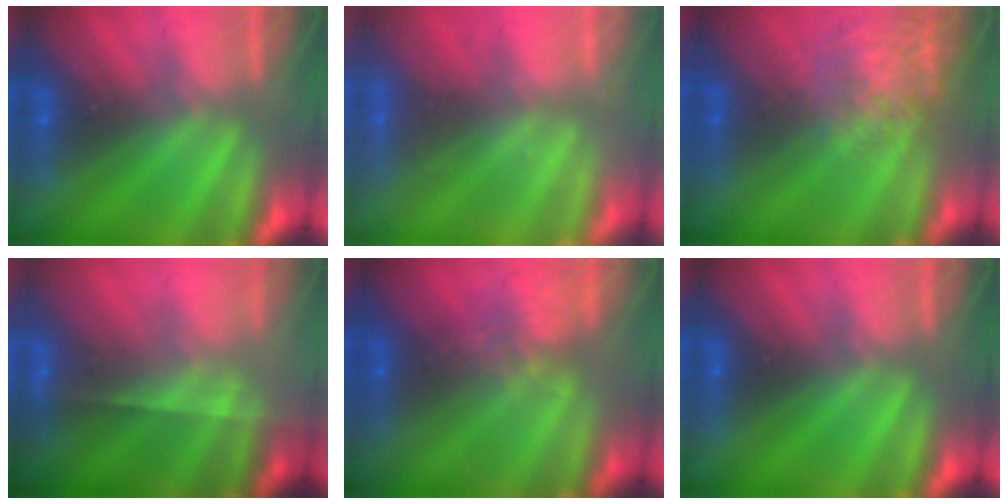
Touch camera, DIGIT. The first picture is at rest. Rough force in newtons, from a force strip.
{"total": 2.3}
{"total": 7.5}
{"total": 7.7}
{"total": 4.6}
{"total": 0.0}